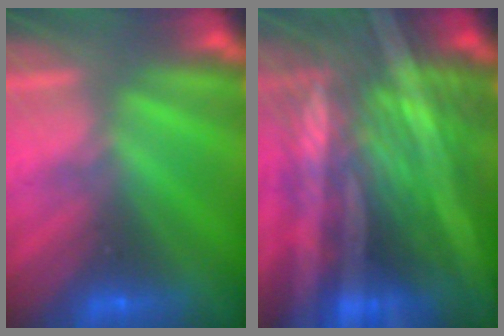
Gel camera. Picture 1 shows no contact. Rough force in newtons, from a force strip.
{"total": 7.1}